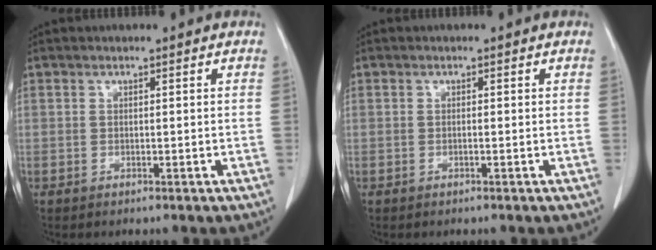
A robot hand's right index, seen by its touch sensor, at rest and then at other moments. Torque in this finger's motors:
{"motor_torque": [0.06, 0.00, 0.04, 0.01]}